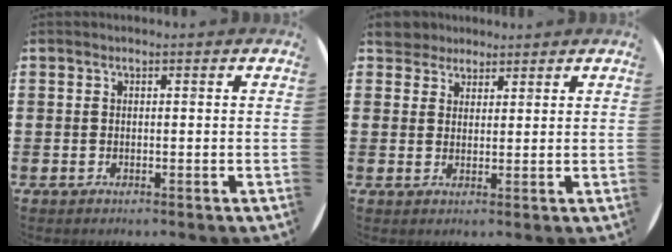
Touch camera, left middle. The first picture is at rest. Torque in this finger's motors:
{"motor_torque": [0.41, -0.37, -0.02, 0.01]}